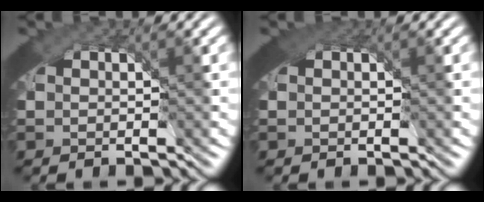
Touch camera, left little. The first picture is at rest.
{"total": 1.5, "force": [0.8, 0.9, 0.9], "torque": [-0.017, -0.003, 0.014]}